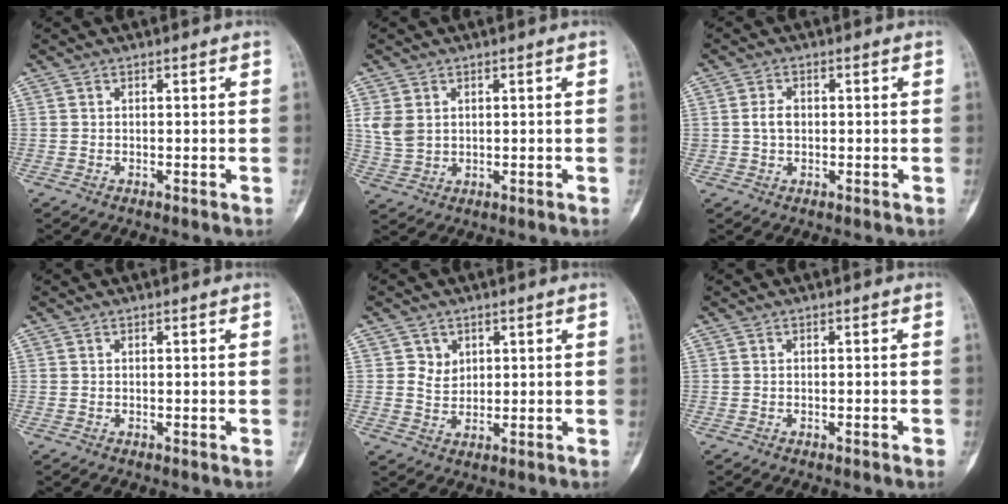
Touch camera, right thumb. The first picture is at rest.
{"total": 4.7, "force": [1.3, 3.6, 2.7], "torque": [-0.048, -0.001, 0.034]}
{"total": 2.6, "force": [0.1, 1.9, 1.8], "torque": [-0.029, 0.006, 0.001]}
{"total": 0.0}
{"total": 3.3, "force": [1.4, 2.8, 1.0], "torque": [0.000, -0.009, 0.026]}
{"total": 1.0, "force": [-0.5, 0.1, 0.8], "torque": [-0.016, 0.001, -0.005]}